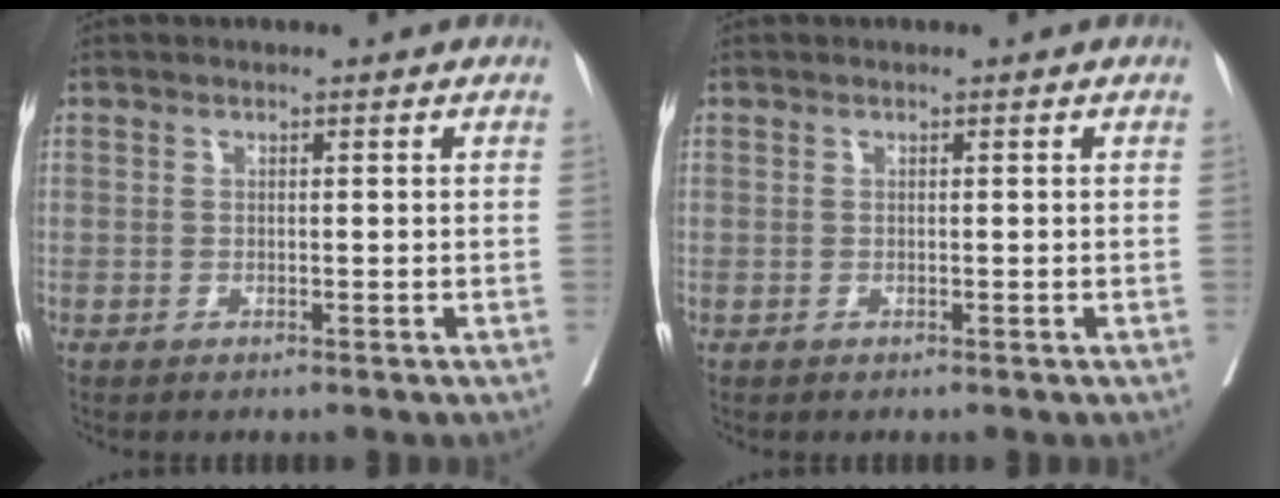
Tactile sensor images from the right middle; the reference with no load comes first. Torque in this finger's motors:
{"motor_torque": [-0.10, 0.07, -0.06, 0.00]}